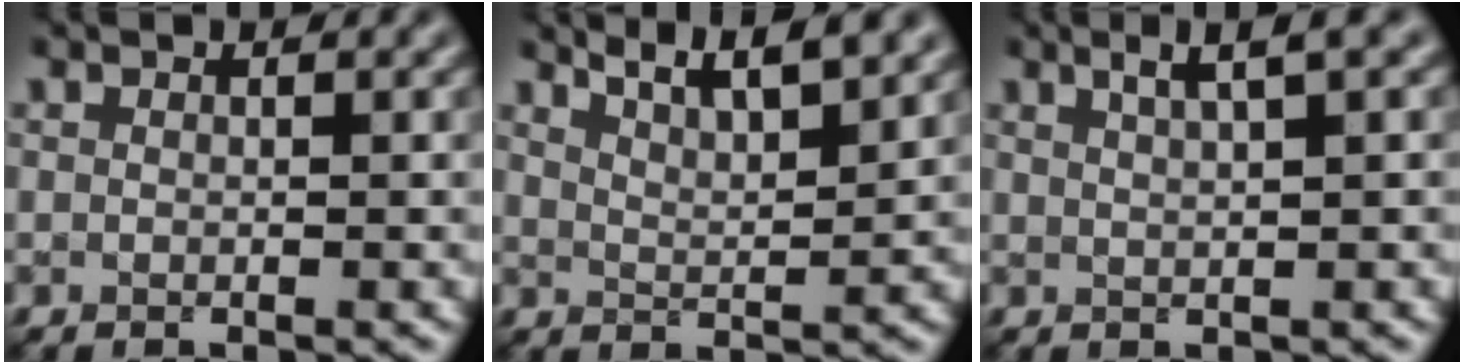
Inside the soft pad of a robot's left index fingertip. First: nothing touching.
{"total": 6.3, "force": [5.0, 1.6, 3.4], "torque": [-0.022, 0.025, 0.045]}
{"total": 2.8, "force": [1.5, 0.4, 2.3], "torque": [-0.026, 0.008, 0.025]}